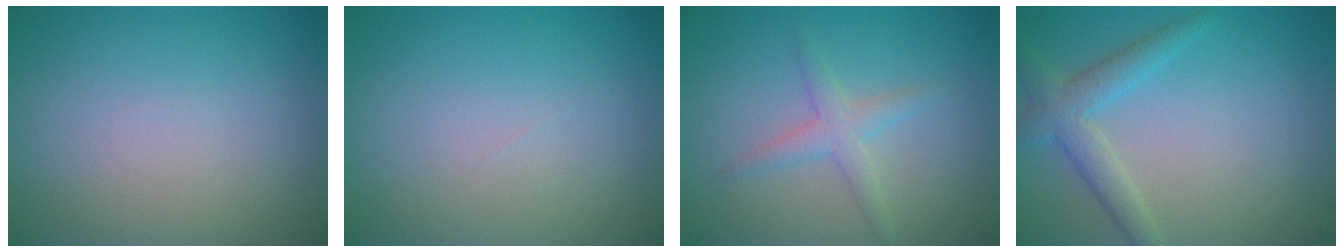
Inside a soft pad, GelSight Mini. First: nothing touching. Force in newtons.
{"total": 0.0}
{"total": 2.1, "press": 2.1, "slide": 0.0}
{"total": 3.2, "press": 3.2, "slide": 0.1}